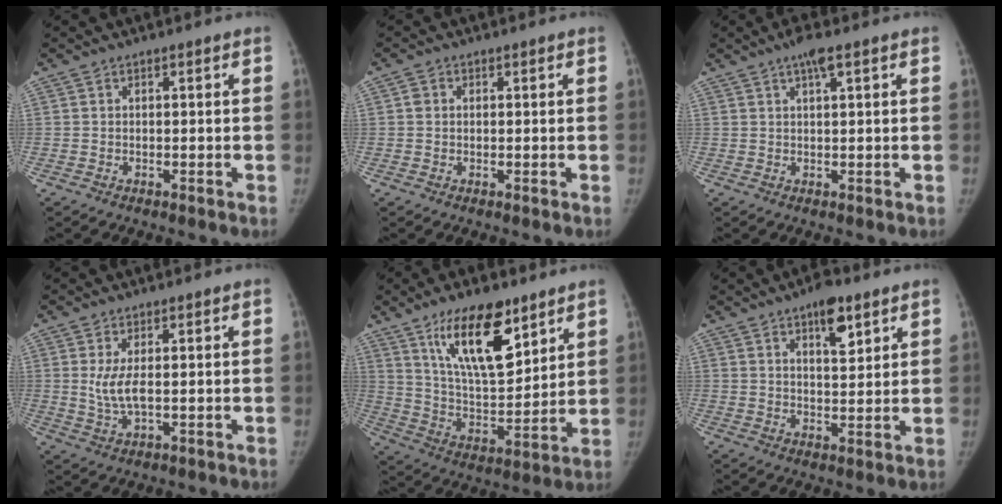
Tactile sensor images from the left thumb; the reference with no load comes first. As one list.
[{"total": 1.7, "force": [0.2, 1.5, 0.7], "torque": [-0.008, 0.003, 0.001]}, {"total": 3.3, "force": [1.9, 0.6, 2.7], "torque": [-0.048, 0.001, 0.033]}, {"total": 4.3, "force": [0.4, 1.4, 4.1], "torque": [-0.093, -0.012, 0.013]}, {"total": 17.3, "force": [10.3, 6.7, 12.1], "torque": [-0.163, -0.061, 0.190]}, {"total": 6.9, "force": [4.1, 2.7, 4.8], "torque": [-0.051, -0.025, 0.059]}]